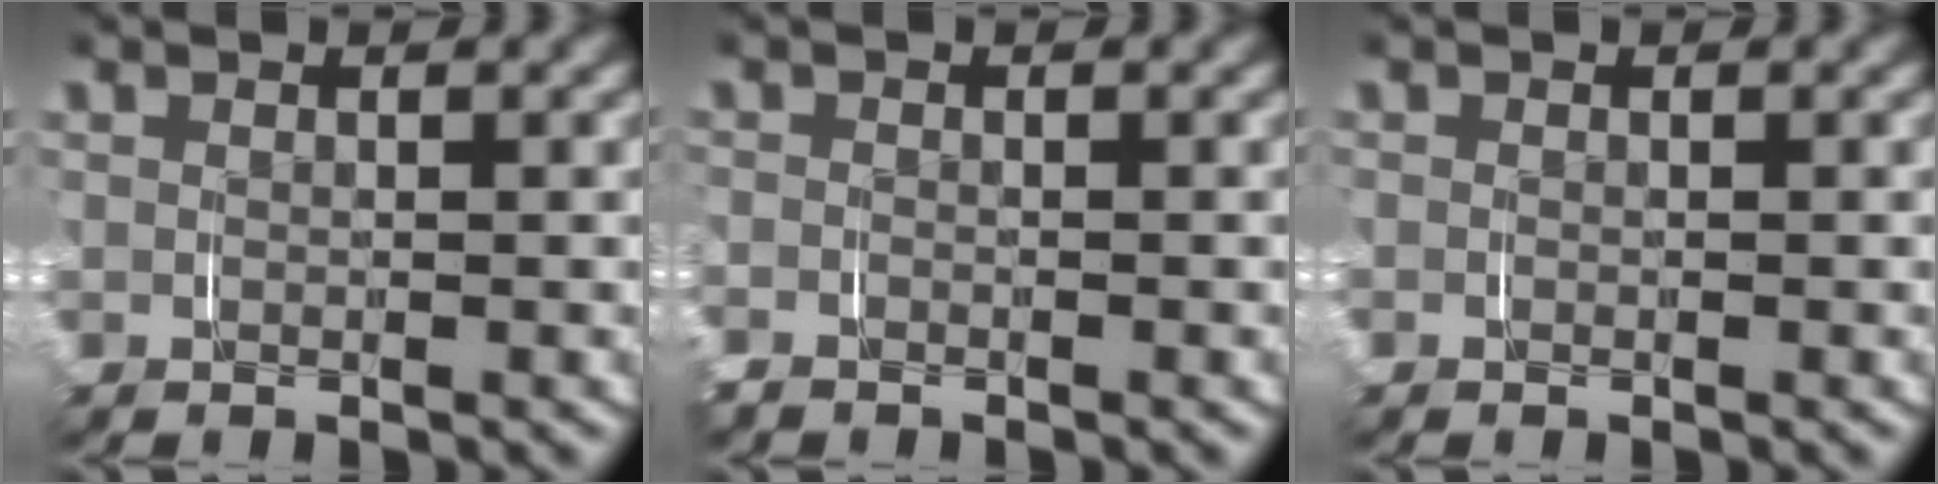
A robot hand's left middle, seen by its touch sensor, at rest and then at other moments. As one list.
[{"total": 1.1, "force": [-0.7, 0.8, -0.1], "torque": [-0.009, -0.004, -0.016]}, {"total": 0.9, "force": [-0.5, 0.8, 0.2], "torque": [-0.014, -0.006, -0.007]}]